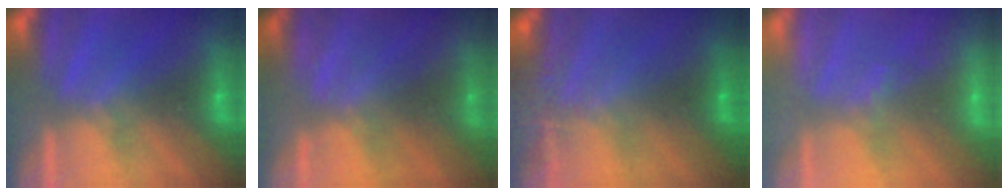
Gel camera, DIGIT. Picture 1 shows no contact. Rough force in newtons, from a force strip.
{"total": 2.3}
{"total": 5.5}
{"total": 2.2}